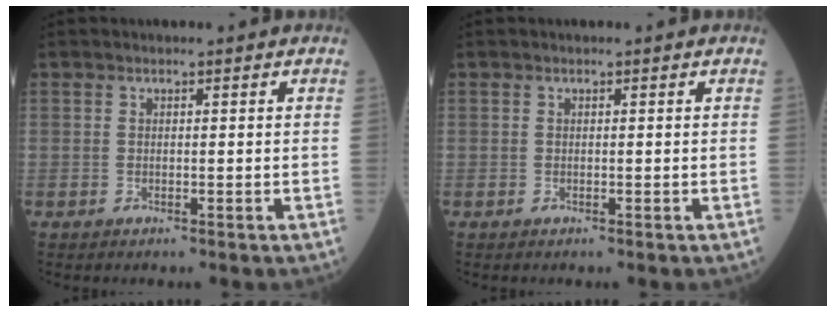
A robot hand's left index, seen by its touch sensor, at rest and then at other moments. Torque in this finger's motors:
{"motor_torque": [0.00, 0.00, 0.00, 0.00]}